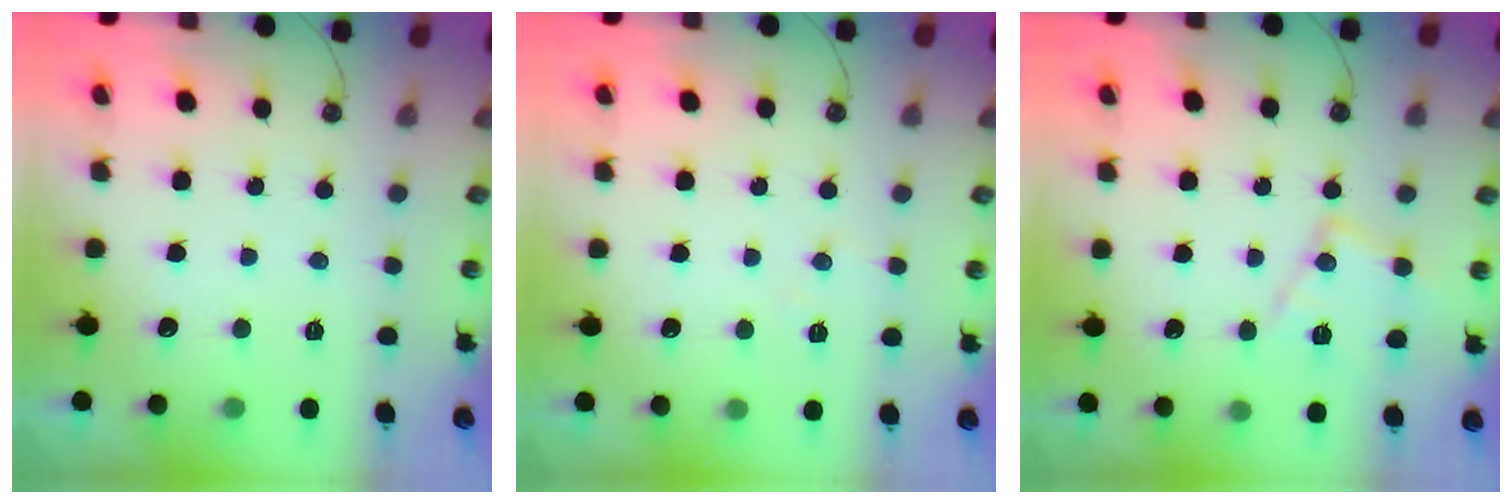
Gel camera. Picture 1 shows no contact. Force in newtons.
{"total": 5.1, "press": 5.0, "slide": 0.8}
{"total": 12.5, "press": 12.5, "slide": 0.9}